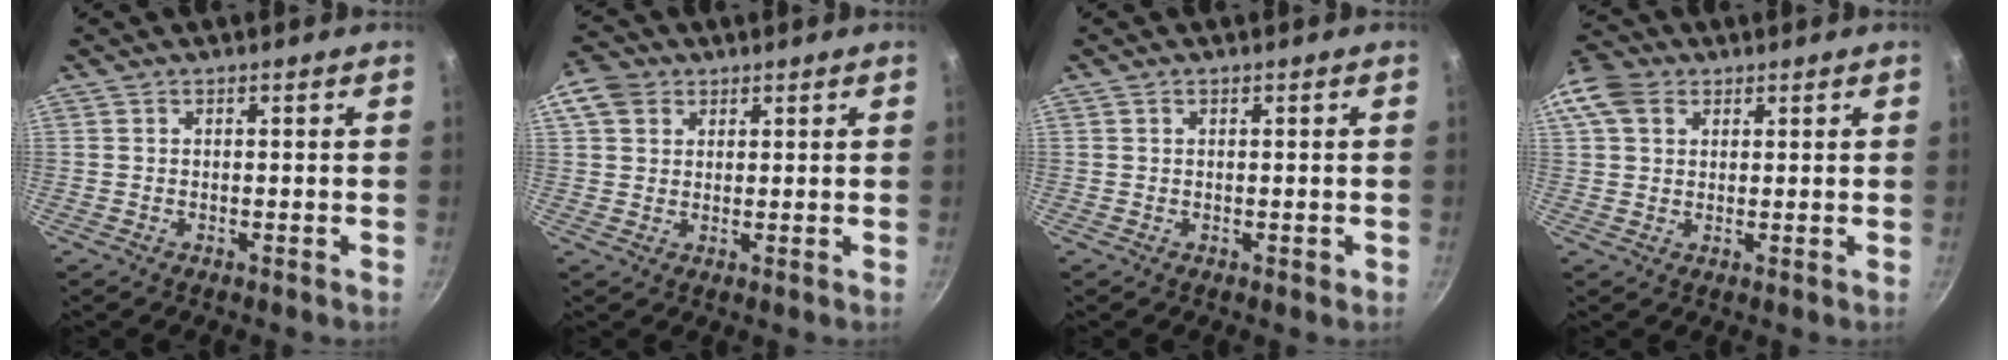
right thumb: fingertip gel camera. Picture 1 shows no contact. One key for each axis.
{"total": 6.0, "fx": 2.5, "fy": 4.8, "fz": 2.6, "tx": -0.031, "ty": 0.003, "tz": 0.037}
{"total": 0.9, "fx": 0.0, "fy": 0.6, "fz": 0.8, "tx": -0.003, "ty": 0.001, "tz": 0.000}
{"total": 9.0, "fx": 3.4, "fy": 6.7, "fz": 5.0, "tx": -0.093, "ty": 0.010, "tz": 0.052}